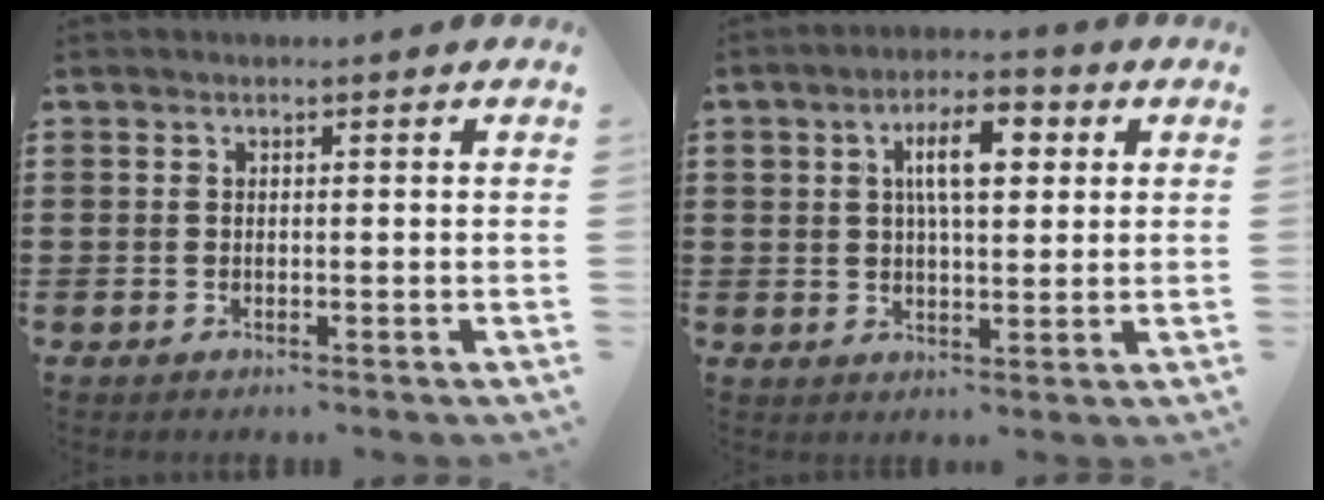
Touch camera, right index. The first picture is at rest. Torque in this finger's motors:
{"motor_torque": [1.65, 0.49, 0.89, 0.21]}